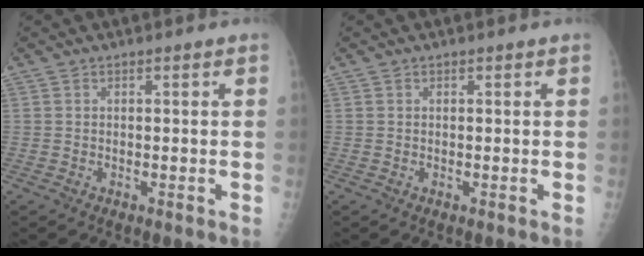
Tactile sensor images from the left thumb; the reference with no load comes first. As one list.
[{"total": 0.0}]